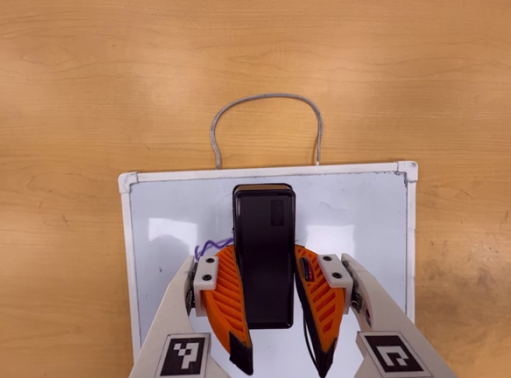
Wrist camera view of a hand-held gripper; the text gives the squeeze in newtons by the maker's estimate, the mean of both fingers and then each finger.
{"total": 10.4, "left": 8.4, "right": 12.4}